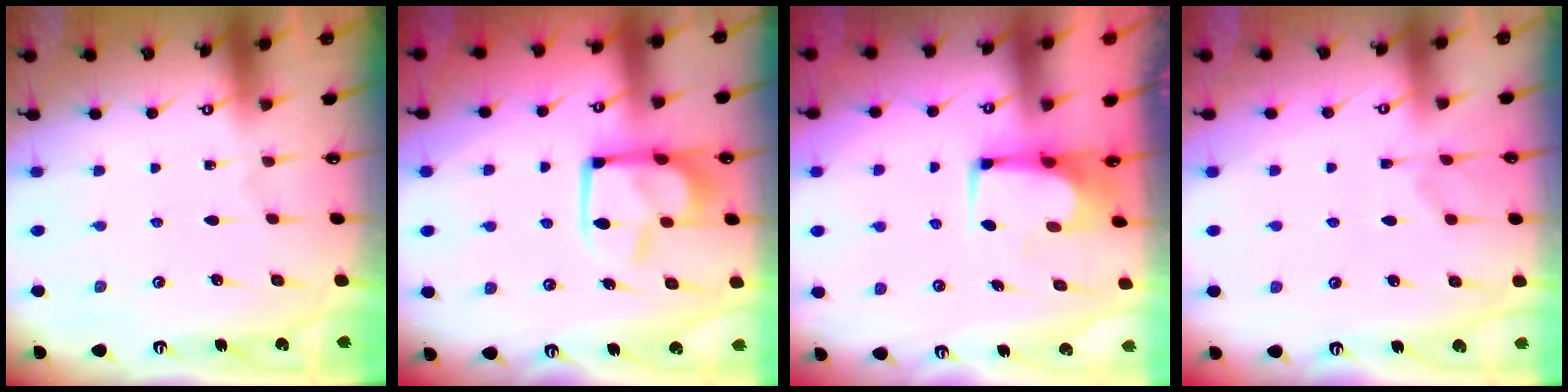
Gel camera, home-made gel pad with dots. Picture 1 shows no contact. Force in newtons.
{"total": 12.6, "press": 12.5, "slide": 1.6}
{"total": 0.8, "press": 0.7, "slide": 0.1}
{"total": 1.6, "press": 0.9, "slide": 1.3}